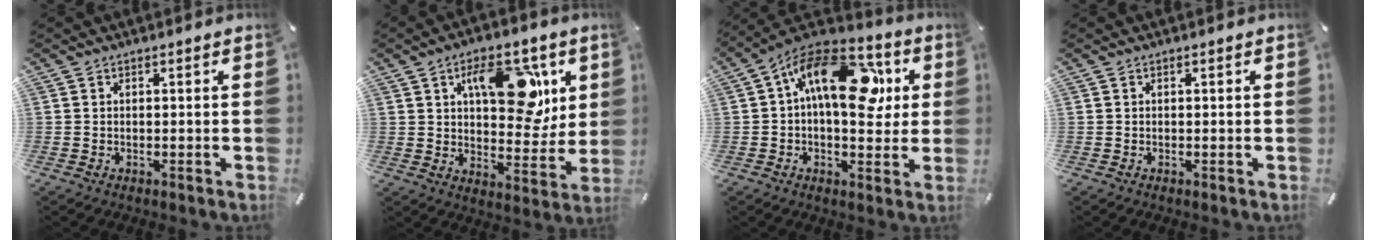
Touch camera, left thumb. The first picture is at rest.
{"total": 16.7, "force": [6.6, 9.3, 12.1], "torque": [-0.160, -0.019, 0.110]}
{"total": 20.6, "force": [4.9, 11.6, 16.2], "torque": [-0.246, -0.007, 0.079]}
{"total": 0.0}